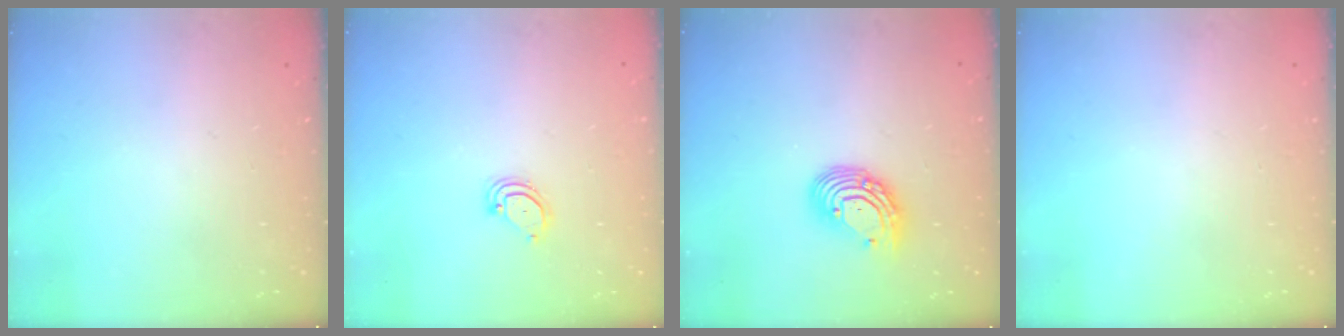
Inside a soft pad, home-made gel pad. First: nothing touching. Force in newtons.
{"total": 4.0, "press": 4.0, "slide": 0.3}
{"total": 9.4, "press": 9.3, "slide": 1.1}
{"total": 0.0}